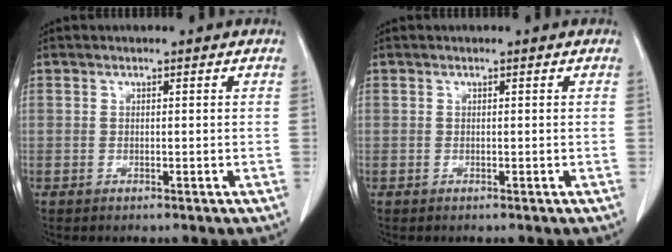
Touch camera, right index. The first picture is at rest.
{"total": 0.0}